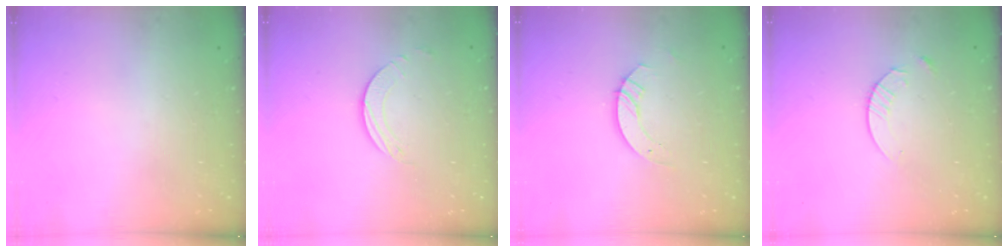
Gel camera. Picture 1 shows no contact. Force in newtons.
{"total": 2.0, "press": 1.9, "slide": 0.3}
{"total": 3.7, "press": 3.7, "slide": 0.3}
{"total": 4.8, "press": 4.8, "slide": 0.6}